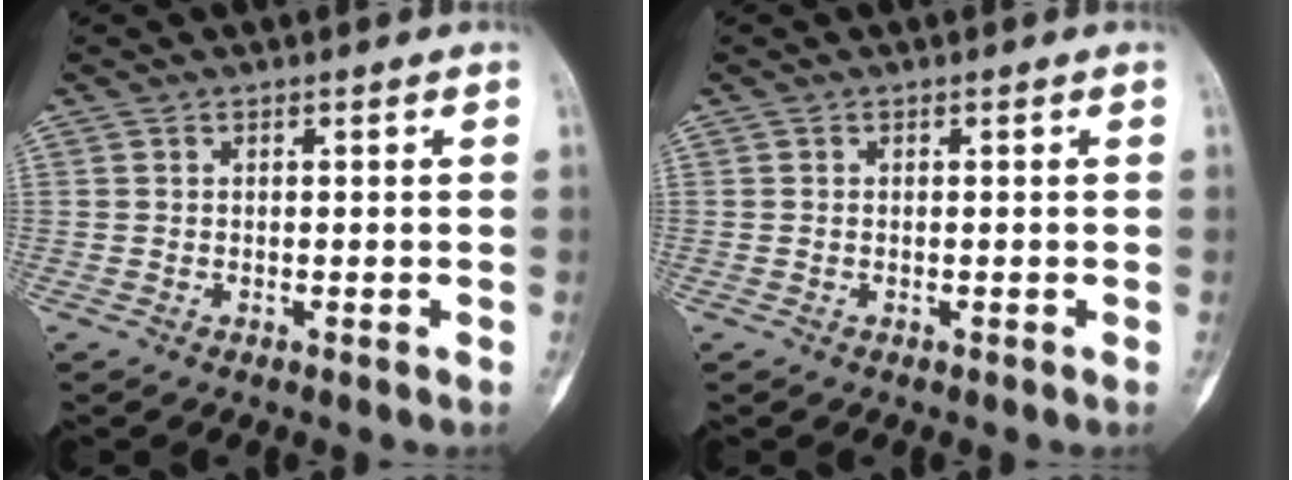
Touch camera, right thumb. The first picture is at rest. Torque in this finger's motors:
{"motor_torque": [-0.39, -0.06, 0.21, 0.04, -0.04]}